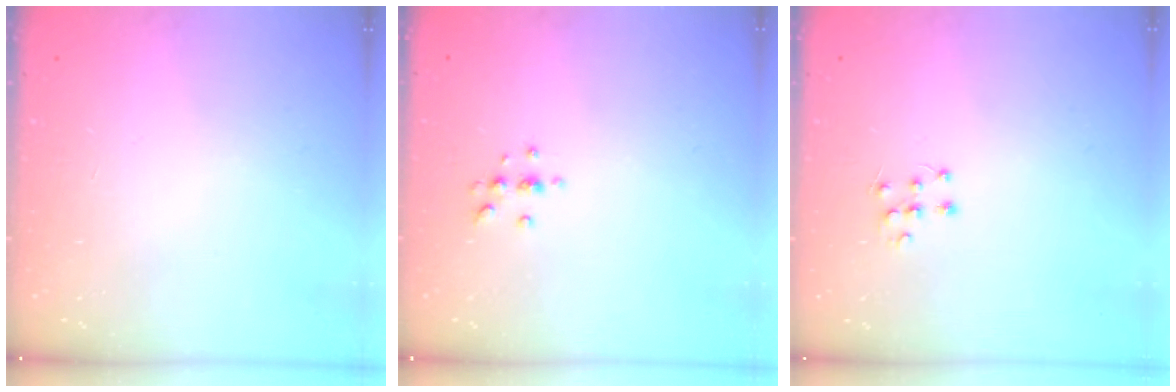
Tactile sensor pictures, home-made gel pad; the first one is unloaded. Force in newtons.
{"total": 3.9, "press": 3.8, "slide": 0.5}
{"total": 6.2, "press": 6.2, "slide": 0.4}